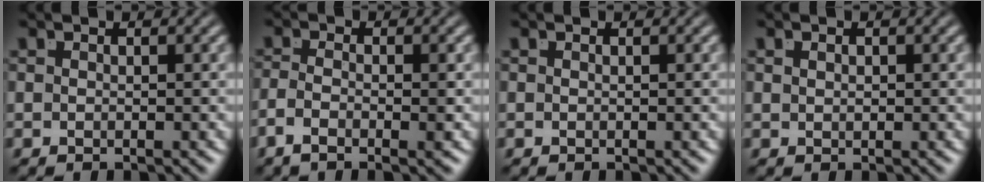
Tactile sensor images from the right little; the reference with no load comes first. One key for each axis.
{"total": 2.6, "fx": -1.5, "fy": 0.3, "fz": 2.1, "tx": -0.042, "ty": -0.013, "tz": -0.020}
{"total": 0.0}
{"total": 0.6, "fx": 0.3, "fy": -0.4, "fz": 0.4, "tx": -0.003, "ty": -0.008, "tz": 0.013}